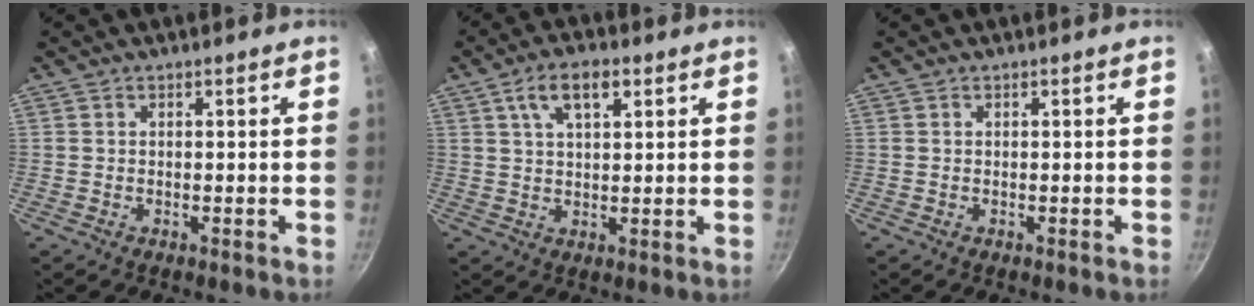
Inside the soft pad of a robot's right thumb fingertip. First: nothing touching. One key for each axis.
{"total": 7.2, "fx": 3.3, "fy": 3.4, "fz": 5.5, "tx": -0.083, "ty": 0.001, "tz": 0.056}
{"total": 0.0}